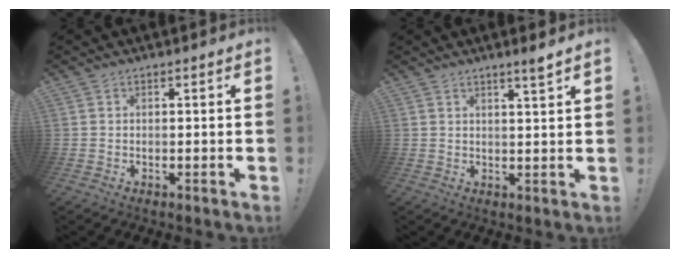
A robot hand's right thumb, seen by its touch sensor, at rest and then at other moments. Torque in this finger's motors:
{"motor_torque": [0.10, 0.20, -0.06, 0.04, -0.05]}